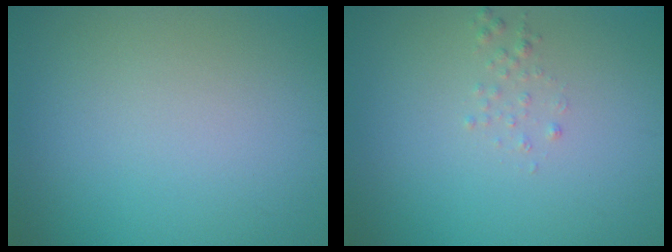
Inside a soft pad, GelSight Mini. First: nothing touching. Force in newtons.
{"total": 0.8, "press": 0.8, "slide": 0.1}